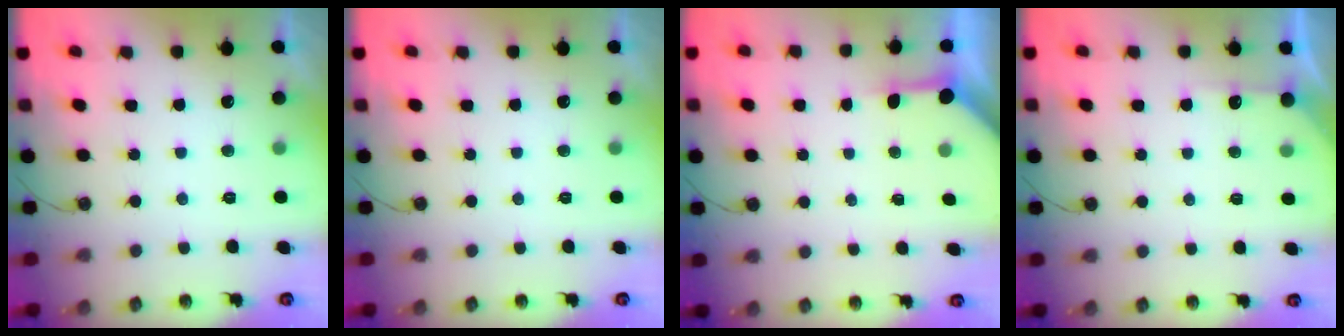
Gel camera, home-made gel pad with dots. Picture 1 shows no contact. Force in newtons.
{"total": 0.0}
{"total": 3.2, "press": 3.2, "slide": 0.4}
{"total": 4.8, "press": 4.7, "slide": 0.6}